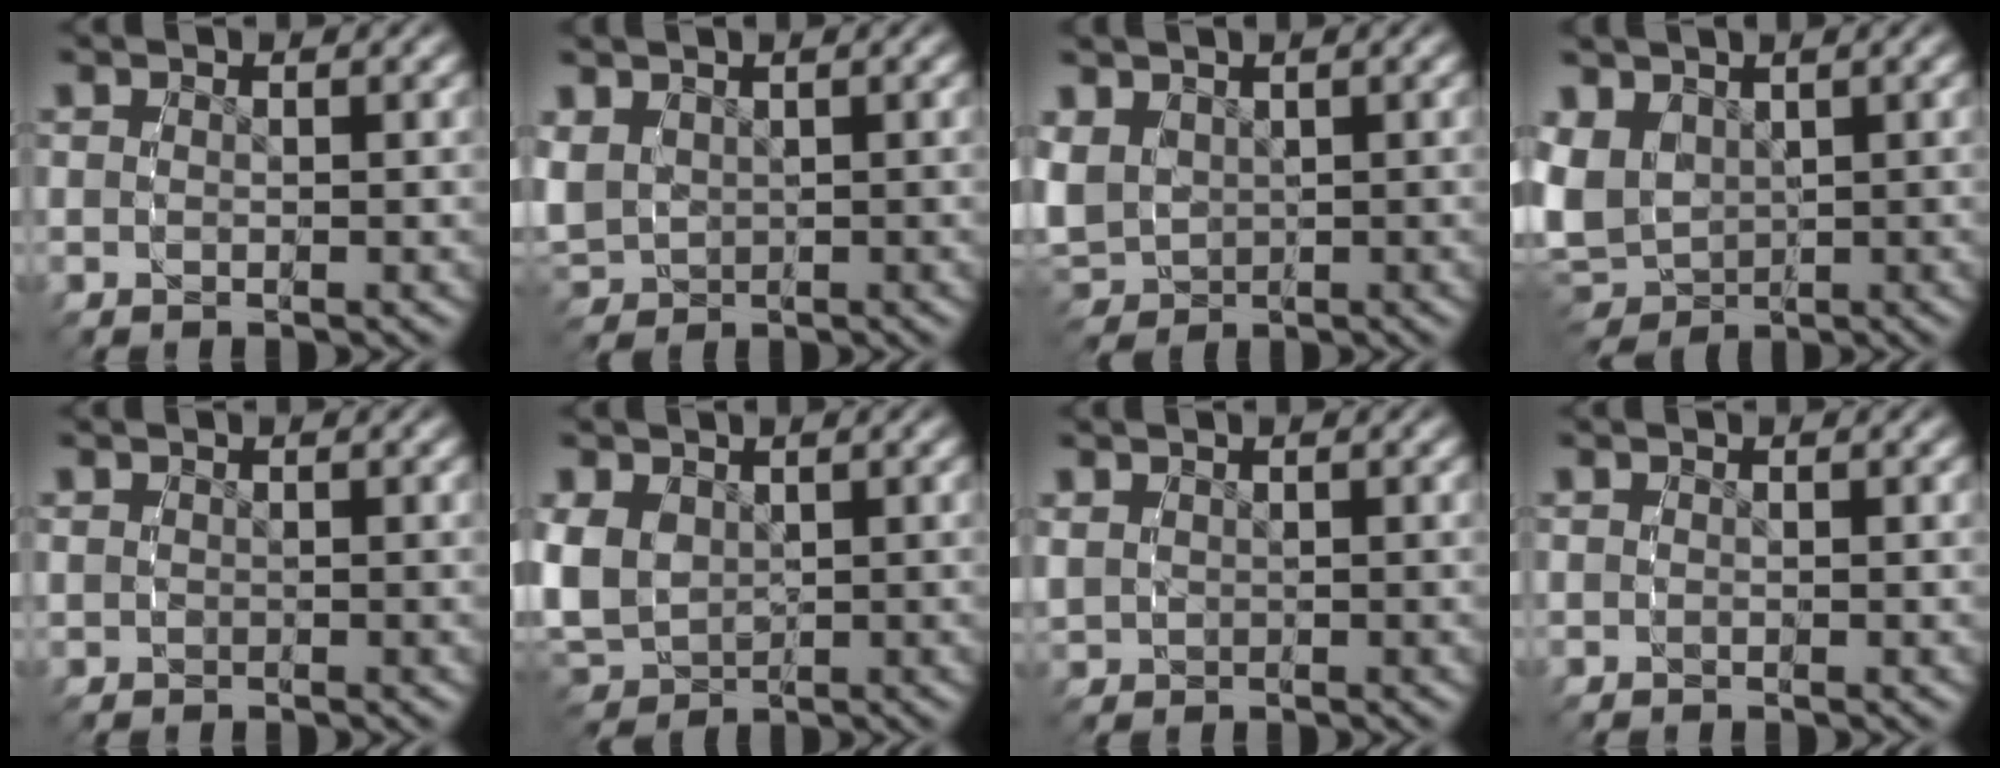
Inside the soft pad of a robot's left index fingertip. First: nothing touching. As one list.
[{"total": 4.0, "force": [0.5, 3.6, 1.7], "torque": [-0.059, -0.008, 0.018]}, {"total": 5.1, "force": [0.4, 4.6, 2.2], "torque": [-0.079, -0.018, 0.018]}, {"total": 6.4, "force": [0.2, 5.6, 3.0], "torque": [-0.104, -0.035, 0.018]}, {"total": 0.8, "force": [0.0, 0.8, 0.3], "torque": [-0.004, 0.000, 0.003]}, {"total": 6.0, "force": [0.1, 5.3, 2.8], "torque": [-0.092, -0.023, 0.015]}, {"total": 1.5, "force": [0.4, 1.4, 0.6], "torque": [-0.014, -0.001, 0.012]}, {"total": 0.0}]